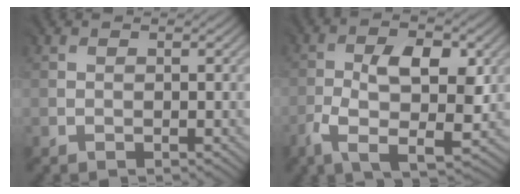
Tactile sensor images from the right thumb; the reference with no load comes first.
{"total": 8.2, "force": [-1.5, 3.5, 7.2], "torque": [-0.137, -0.004, -0.026]}